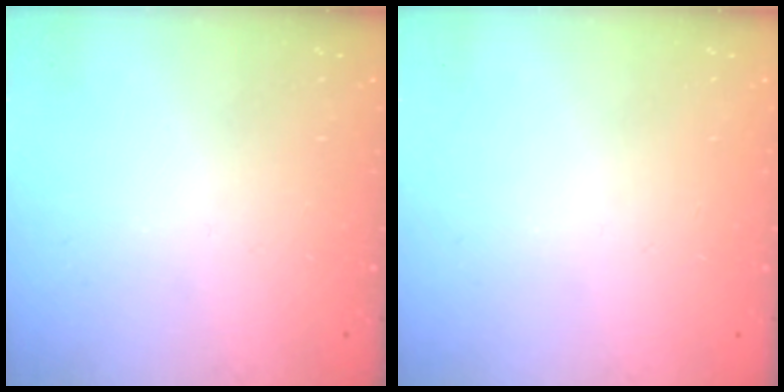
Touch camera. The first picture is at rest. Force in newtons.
{"total": 0.0}